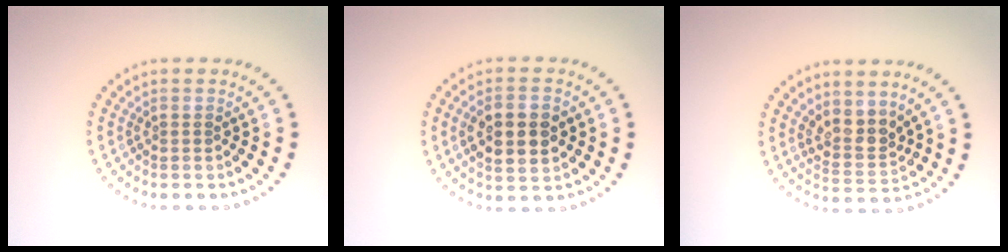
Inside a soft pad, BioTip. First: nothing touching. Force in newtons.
{"total": 4.4, "press": 4.3, "slide": 0.3}
{"total": 2.7, "press": 2.2, "slide": 1.6}